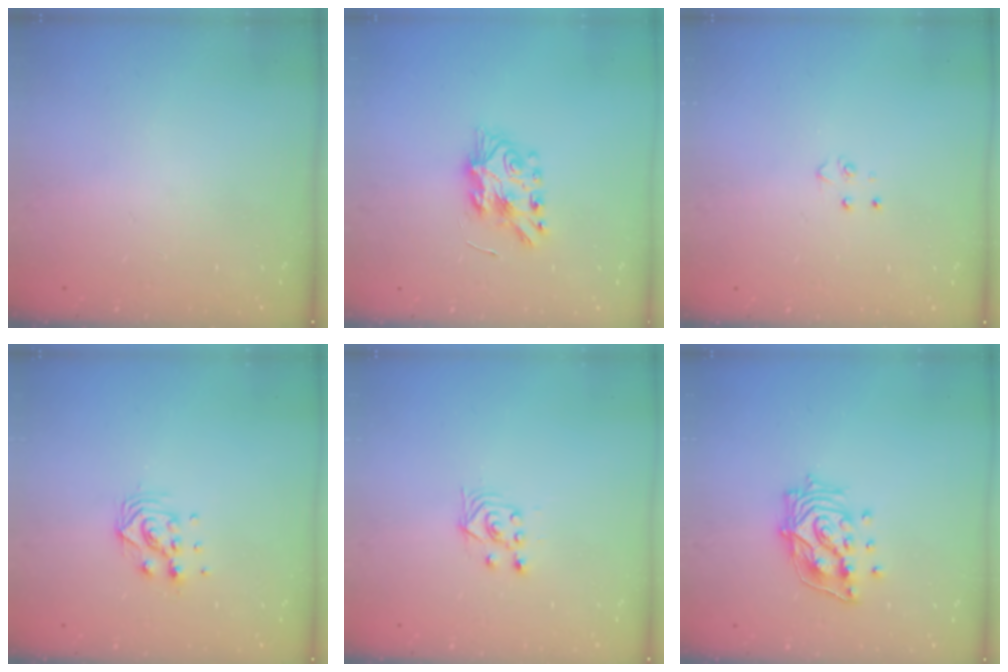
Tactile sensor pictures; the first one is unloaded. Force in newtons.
{"total": 7.7, "press": 7.7, "slide": 0.6}
{"total": 3.6, "press": 3.6, "slide": 0.4}
{"total": 7.8, "press": 7.8, "slide": 0.7}
{"total": 3.5, "press": 3.0, "slide": 1.7}
{"total": 13.2, "press": 13.2, "slide": 1.3}